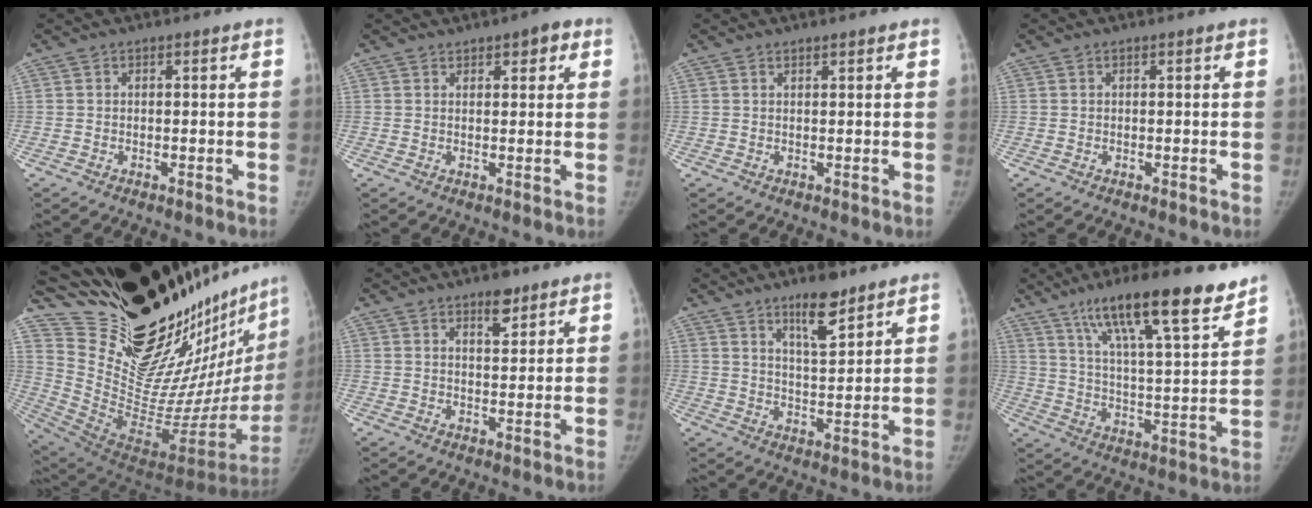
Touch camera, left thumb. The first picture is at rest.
{"total": 3.8, "force": [2.2, 1.7, 2.6], "torque": [-0.018, -0.006, 0.026]}
{"total": 1.0, "force": [0.8, 0.1, 0.5], "torque": [-0.007, -0.005, 0.015]}
{"total": 0.0}
{"total": 39.1, "force": [33.2, 8.9, 18.6], "torque": [-0.275, -0.225, 0.493]}
{"total": 4.2, "force": [3.0, 1.7, 2.5], "torque": [-0.023, -0.019, 0.047]}
{"total": 8.2, "force": [5.8, 2.3, 5.3], "torque": [-0.073, -0.043, 0.099]}
{"total": 20.7, "force": [14.2, 3.7, 14.5], "torque": [-0.215, -0.057, 0.234]}